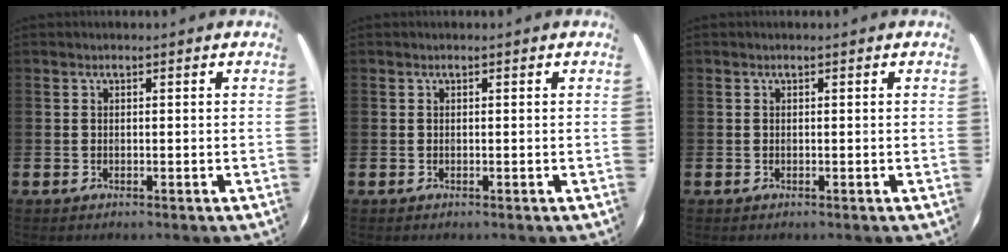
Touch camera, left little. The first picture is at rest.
{"total": 0.0}
{"total": 0.0}